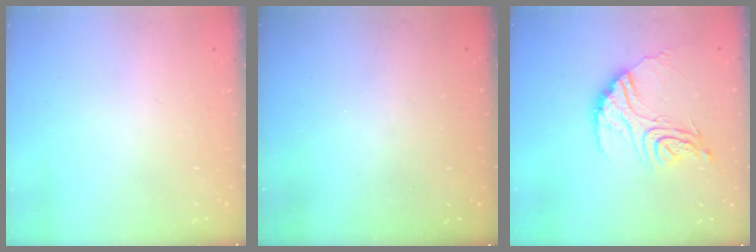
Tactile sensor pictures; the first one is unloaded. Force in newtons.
{"total": 3.3, "press": 3.3, "slide": 0.1}
{"total": 14.8, "press": 14.7, "slide": 1.2}